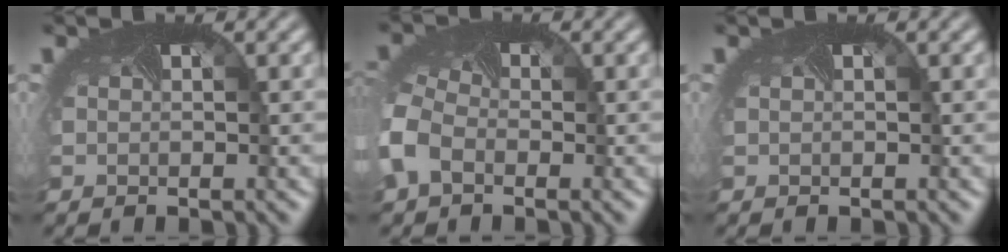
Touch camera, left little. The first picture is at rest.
{"total": 6.2, "force": [-1.9, 4.3, 4.1], "torque": [-0.119, -0.010, -0.043]}
{"total": 0.0}